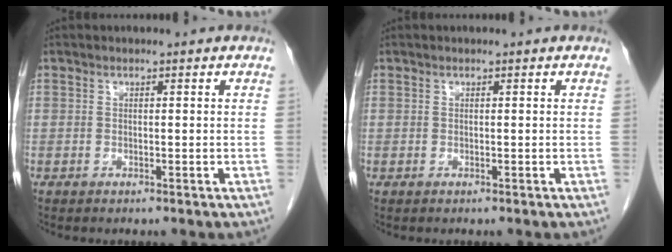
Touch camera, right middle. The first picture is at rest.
{"total": 0.0}